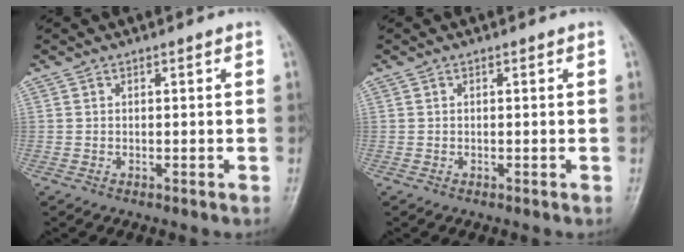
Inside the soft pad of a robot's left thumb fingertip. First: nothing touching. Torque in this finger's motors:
{"motor_torque": [0.00, 0.00, 0.00, 0.00, 0.00]}